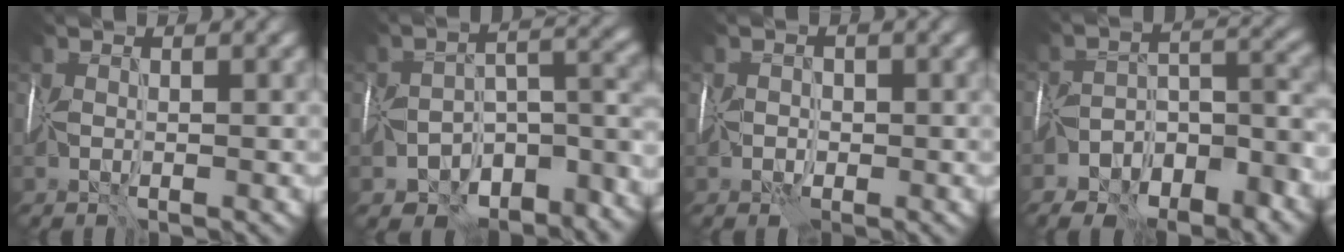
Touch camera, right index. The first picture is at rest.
{"total": 8.2, "force": [-5.8, 4.6, 3.5], "torque": [-0.038, -0.008, -0.087]}
{"total": 0.6, "force": [-0.1, 0.5, -0.4], "torque": [0.013, 0.004, -0.004]}
{"total": 8.1, "force": [-6.2, 3.5, 3.8], "torque": [-0.045, 0.009, -0.097]}